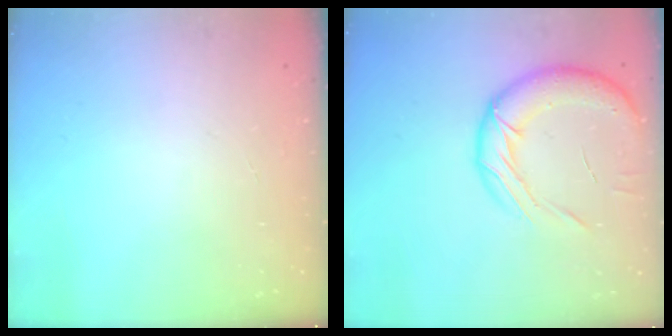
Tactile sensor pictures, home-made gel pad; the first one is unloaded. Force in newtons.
{"total": 15.4, "press": 15.1, "slide": 3.2}